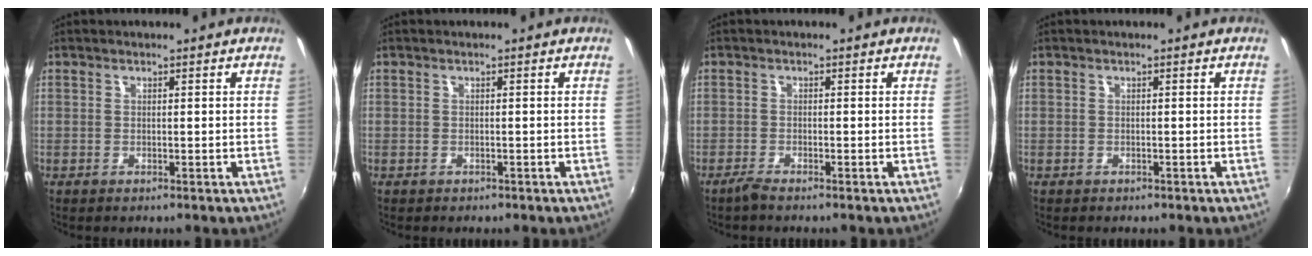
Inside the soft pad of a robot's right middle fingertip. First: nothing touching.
{"total": 0.8, "force": [-0.6, 0.6, 0.1], "torque": [-0.006, -0.002, -0.007]}
{"total": 1.8, "force": [-1.5, 0.1, 0.9], "torque": [-0.026, -0.003, -0.031]}
{"total": 0.7, "force": [-0.5, 0.5, 0.1], "torque": [-0.005, -0.002, -0.007]}